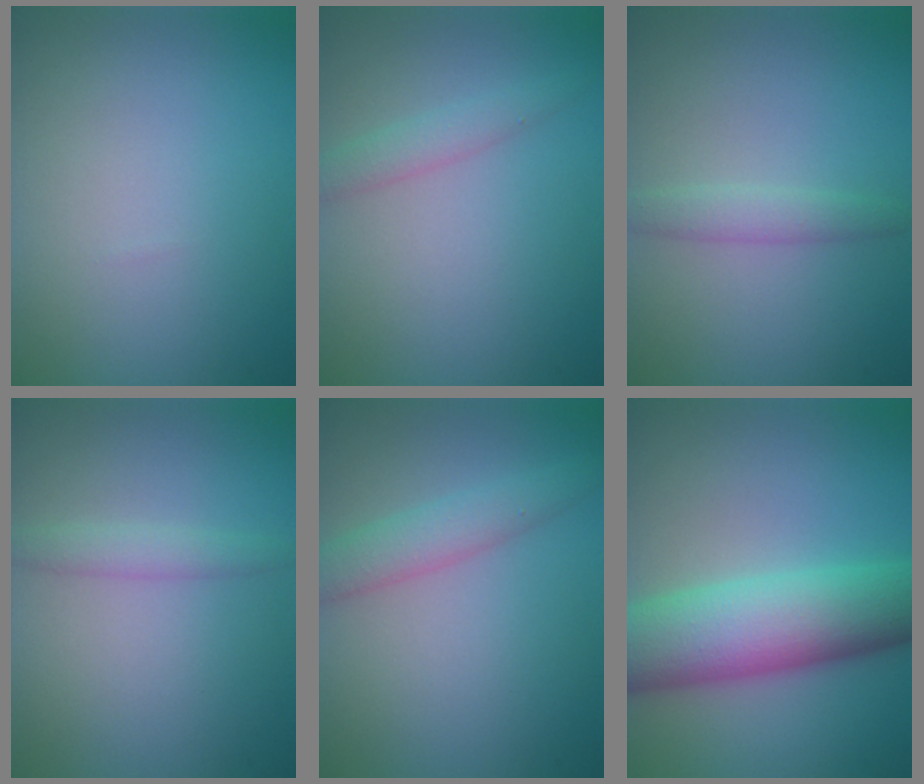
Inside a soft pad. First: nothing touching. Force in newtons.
{"total": 1.7, "press": 1.7, "slide": 0.1}
{"total": 1.8, "press": 1.8, "slide": 0.1}
{"total": 1.5, "press": 1.5, "slide": 0.2}
{"total": 2.8, "press": 2.8, "slide": 0.1}
{"total": 9.8, "press": 9.8, "slide": 0.2}